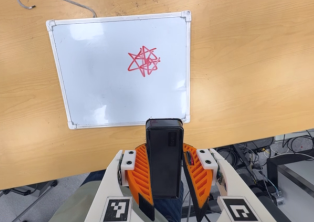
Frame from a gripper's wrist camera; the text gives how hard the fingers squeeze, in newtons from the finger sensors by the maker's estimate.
{"total": 9.8, "left": 8.1, "right": 11.6}